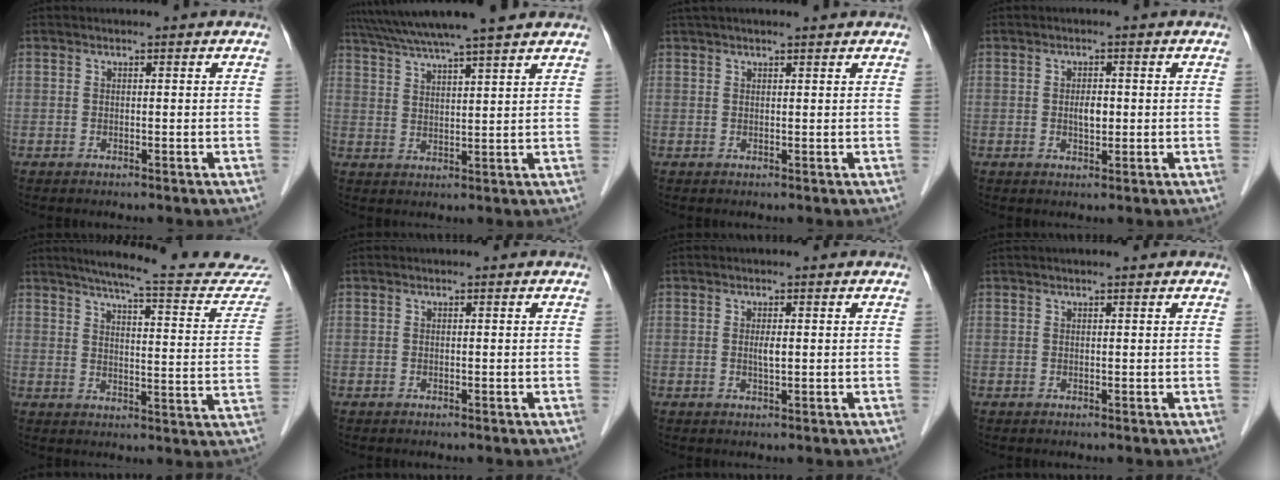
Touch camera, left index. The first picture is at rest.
{"total": 14.1, "force": [12.2, -0.1, 7.1], "torque": [-0.128, 0.036, 0.180]}
{"total": 5.4, "force": [4.7, 0.4, 2.7], "torque": [-0.041, 0.035, 0.069]}
{"total": 2.2, "force": [0.0, 1.0, 2.0], "torque": [-0.037, 0.001, 0.001]}
{"total": 21.1, "force": [19.3, 1.9, 8.2], "torque": [-0.100, -0.045, 0.230]}
{"total": 0.0}
{"total": 1.4, "force": [0.2, 0.2, 1.3], "torque": [-0.029, -0.001, 0.004]}
{"total": 1.9, "force": [1.6, 0.0, 1.1], "torque": [-0.012, 0.021, 0.025]}